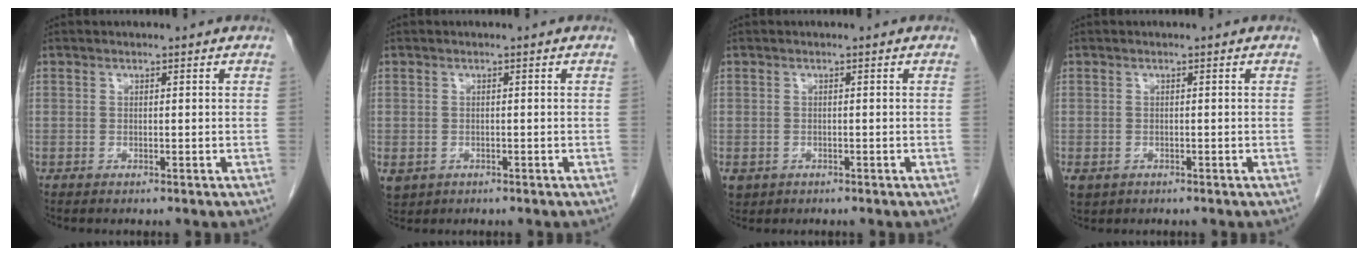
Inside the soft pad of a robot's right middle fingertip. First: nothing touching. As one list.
[{"total": 4.4, "force": [-1.9, 3.7, 1.5], "torque": [-0.038, -0.005, -0.023]}, {"total": 2.9, "force": [-1.5, 2.4, 0.8], "torque": [-0.013, -0.001, -0.020]}, {"total": 3.5, "force": [-1.8, 2.7, 1.2], "torque": [-0.026, -0.004, -0.025]}]